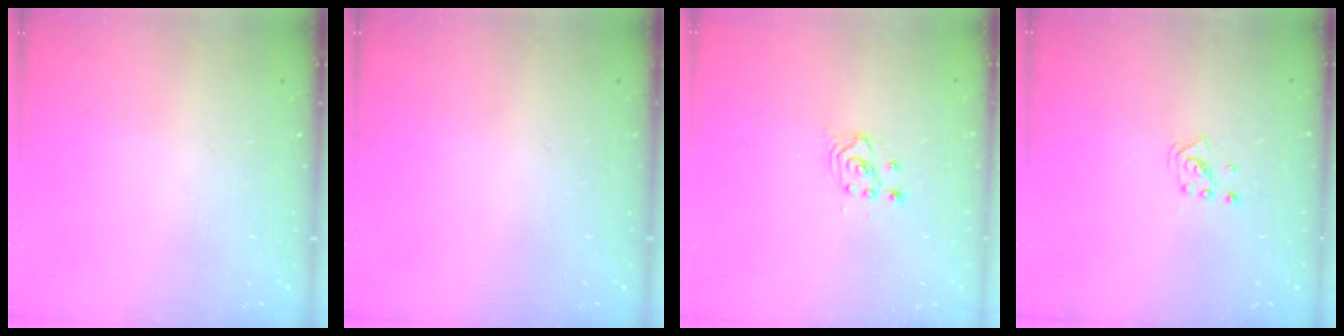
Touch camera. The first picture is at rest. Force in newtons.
{"total": 0.0}
{"total": 2.5, "press": 2.5, "slide": 0.3}
{"total": 1.9, "press": 1.9, "slide": 0.1}